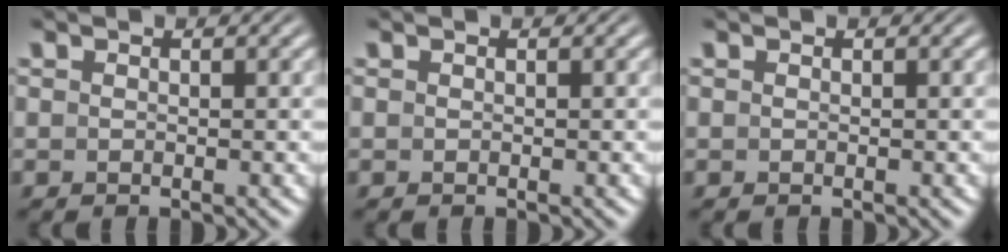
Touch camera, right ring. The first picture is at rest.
{"total": 0.0}
{"total": 0.0}